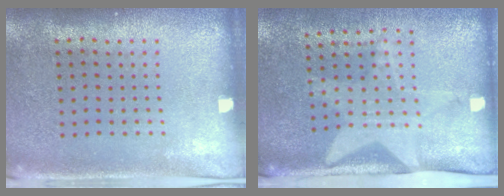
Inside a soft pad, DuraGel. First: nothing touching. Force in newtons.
{"total": 2.1, "press": 1.5, "slide": 1.4}